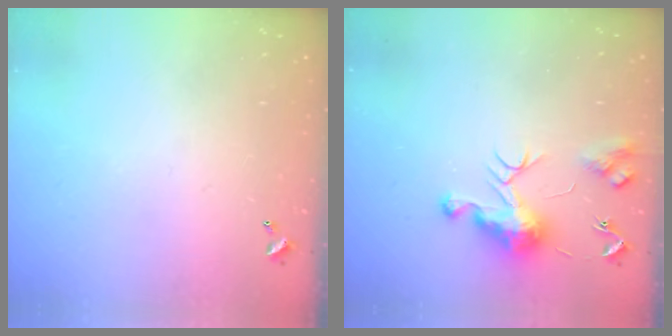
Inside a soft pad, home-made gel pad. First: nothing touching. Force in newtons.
{"total": 9.6, "press": 9.5, "slide": 0.9}